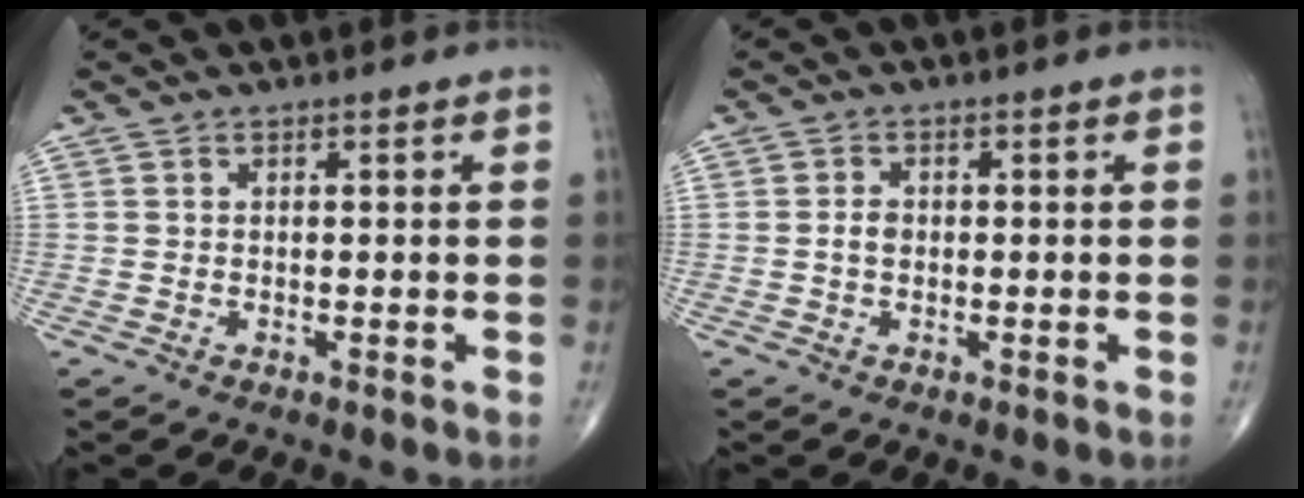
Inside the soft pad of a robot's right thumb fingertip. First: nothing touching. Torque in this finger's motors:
{"motor_torque": [0.15, -0.04, 0.50, 0.11, 0.01]}